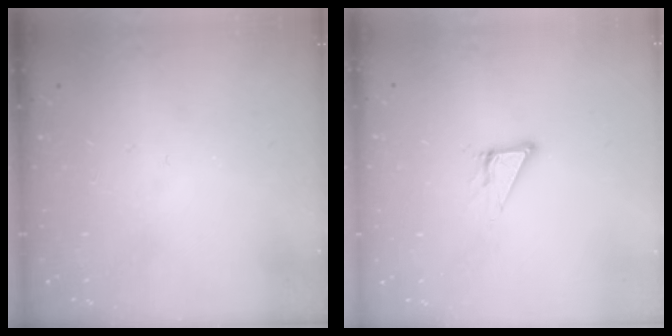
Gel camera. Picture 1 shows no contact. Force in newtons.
{"total": 5.6, "press": 5.6, "slide": 0.3}